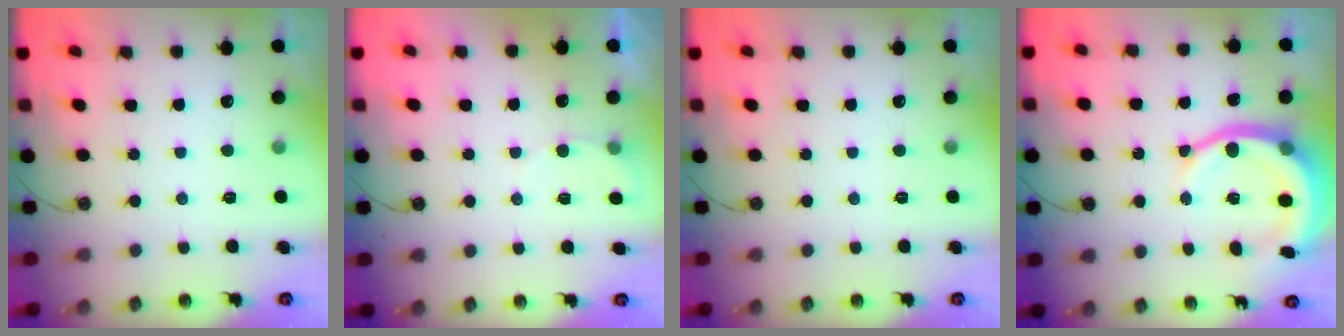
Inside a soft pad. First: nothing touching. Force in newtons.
{"total": 3.6, "press": 3.6, "slide": 0.3}
{"total": 0.0}
{"total": 12.6, "press": 12.4, "slide": 2.2}